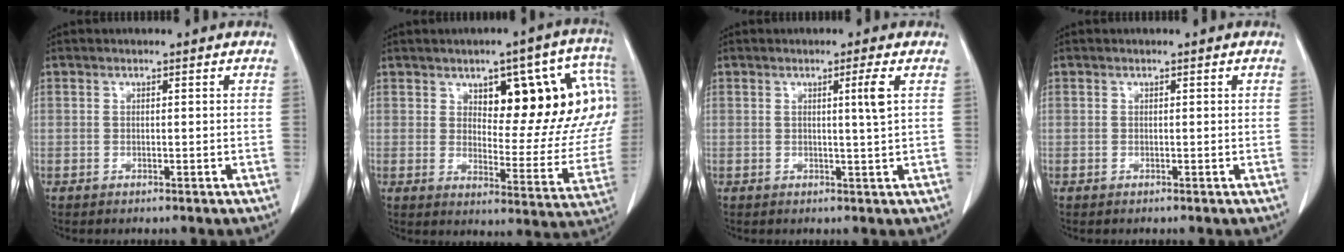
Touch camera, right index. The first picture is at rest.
{"total": 18.8, "force": [6.5, 7.1, 16.1], "torque": [-0.195, 0.019, 0.090]}
{"total": 2.5, "force": [0.7, -0.9, 2.3], "torque": [-0.040, -0.007, 0.013]}
{"total": 0.0}